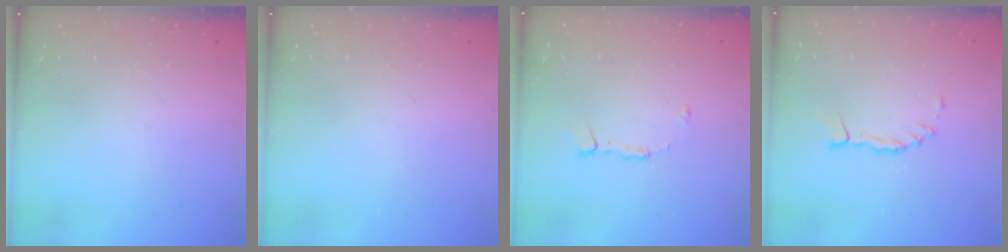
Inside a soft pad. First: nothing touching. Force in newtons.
{"total": 0.0}
{"total": 5.6, "press": 5.6, "slide": 0.4}
{"total": 1.5, "press": 1.5, "slide": 0.4}